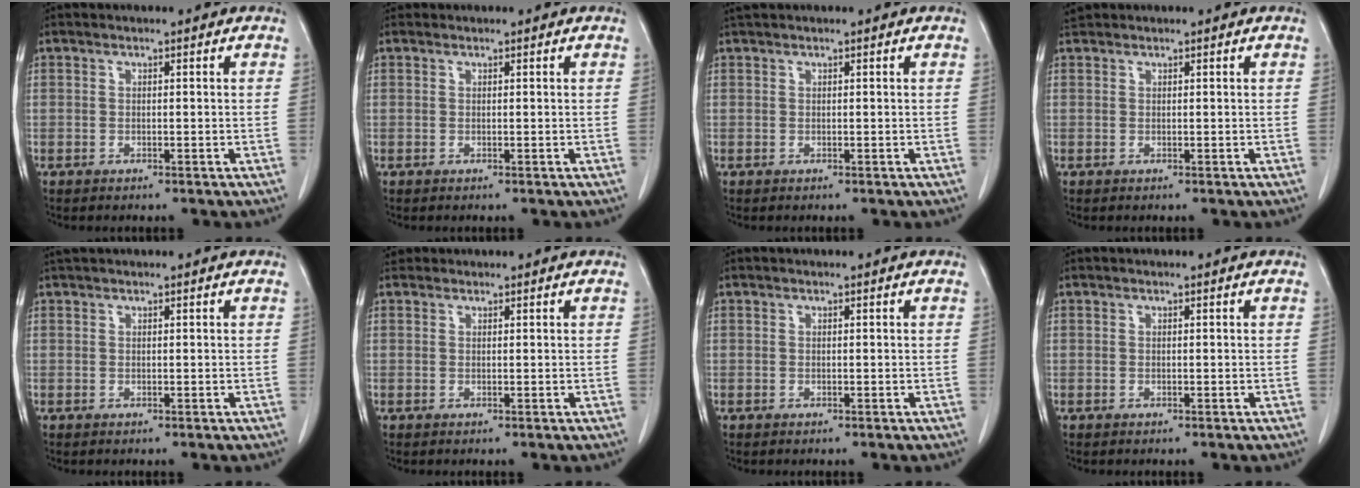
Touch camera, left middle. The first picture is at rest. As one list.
[{"total": 0.0}, {"total": 0.7, "force": [0.7, -0.2, 0.2], "torque": [-0.010, 0.012, 0.019]}, {"total": 0.9, "force": [0.8, 0.2, -0.1], "torque": [-0.009, 0.012, 0.019]}, {"total": 1.0, "force": [1.0, -0.1, 0.4], "torque": [-0.011, 0.016, 0.023]}, {"total": 1.1, "force": [1.0, 0.6, -0.1], "torque": [0.000, 0.011, 0.015]}, {"total": 0.0}, {"total": 0.0}]